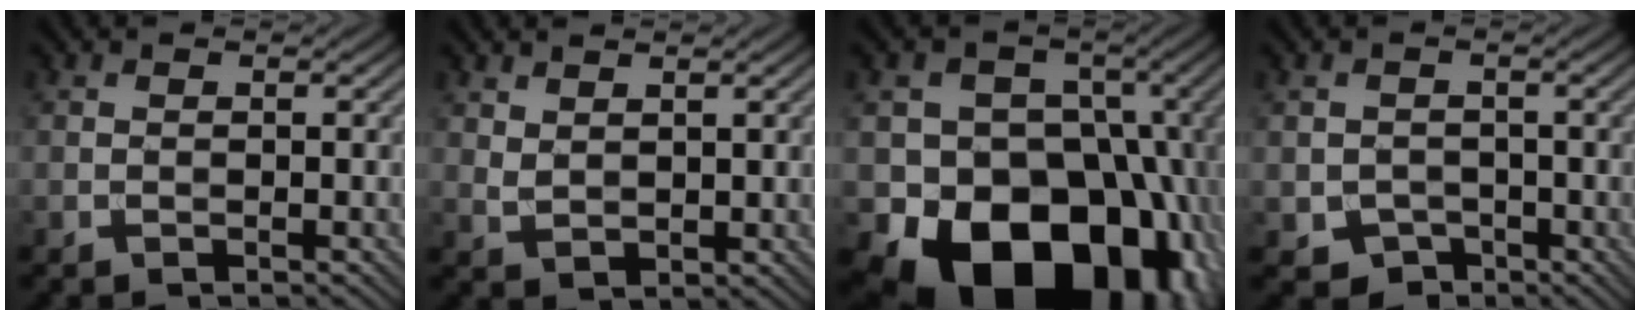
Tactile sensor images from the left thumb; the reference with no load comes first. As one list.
[{"total": 2.3, "force": [1.8, 1.0, 1.0], "torque": [-0.027, -0.004, 0.043]}, {"total": 21.6, "force": [-9.2, 16.3, 10.6], "torque": [-0.136, -0.049, -0.157]}, {"total": 3.2, "force": [-1.4, 2.7, 1.0], "torque": [-0.022, -0.009, -0.029]}]